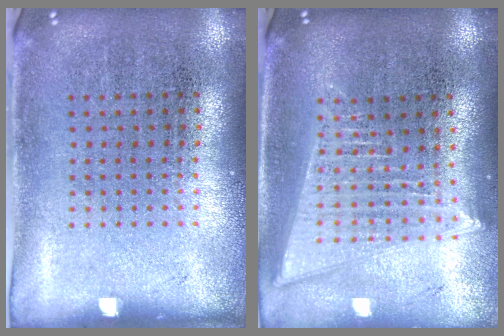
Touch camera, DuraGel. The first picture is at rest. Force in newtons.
{"total": 2.0, "press": 1.8, "slide": 1.0}